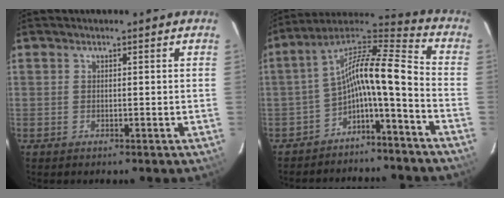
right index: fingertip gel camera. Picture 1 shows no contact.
{"total": 12.1, "force": [-5.4, 1.8, 10.6], "torque": [-0.199, 0.024, -0.101]}